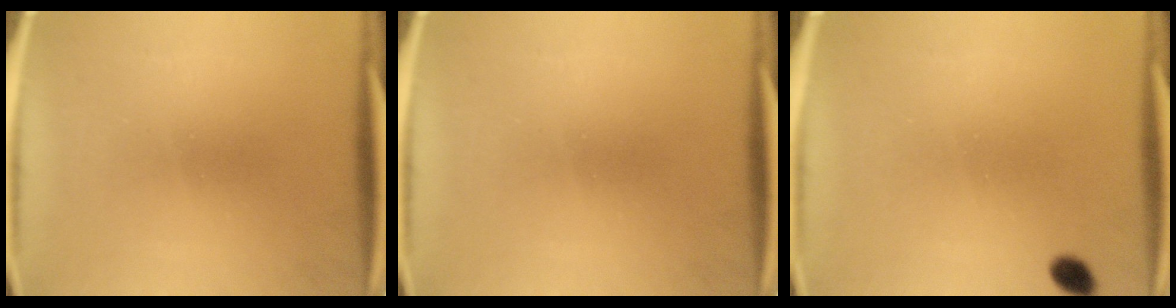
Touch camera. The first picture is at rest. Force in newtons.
{"total": 0.0}
{"total": 2.1}